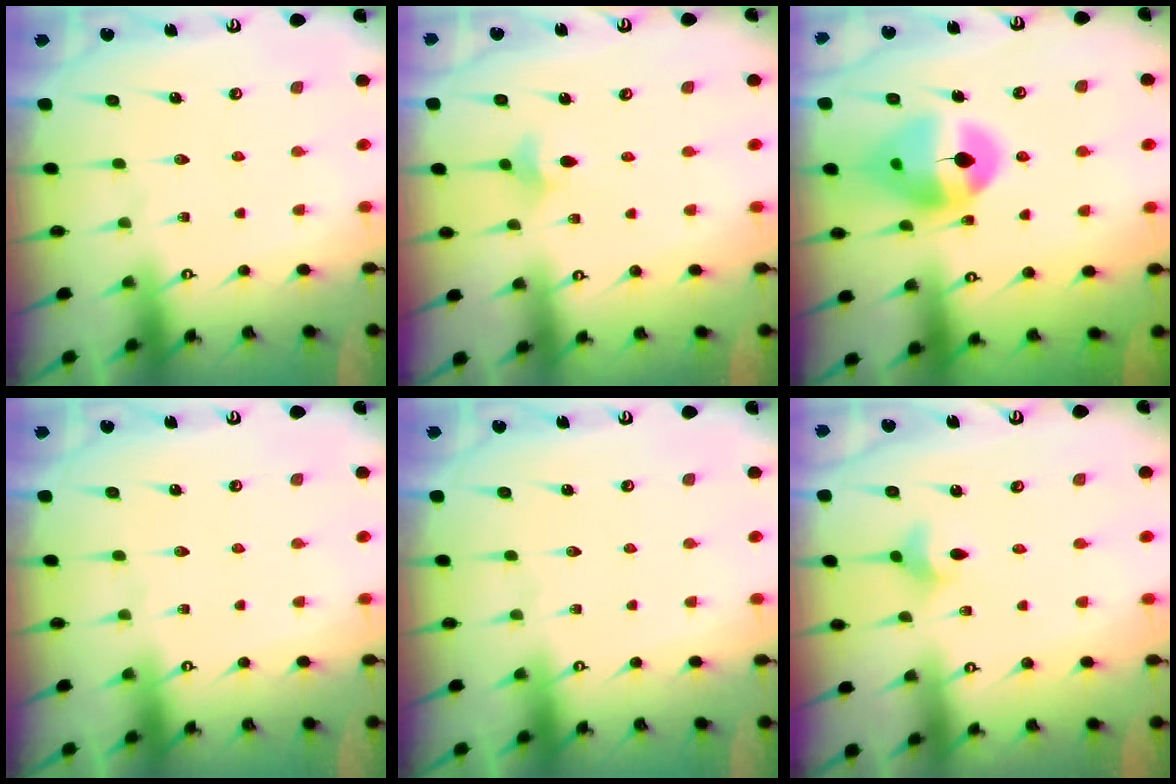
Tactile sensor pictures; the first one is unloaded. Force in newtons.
{"total": 3.8, "press": 3.7, "slide": 1.0}
{"total": 13.3, "press": 13.2, "slide": 1.5}
{"total": 0.0}
{"total": 0.0}
{"total": 4.3, "press": 4.2, "slide": 0.7}